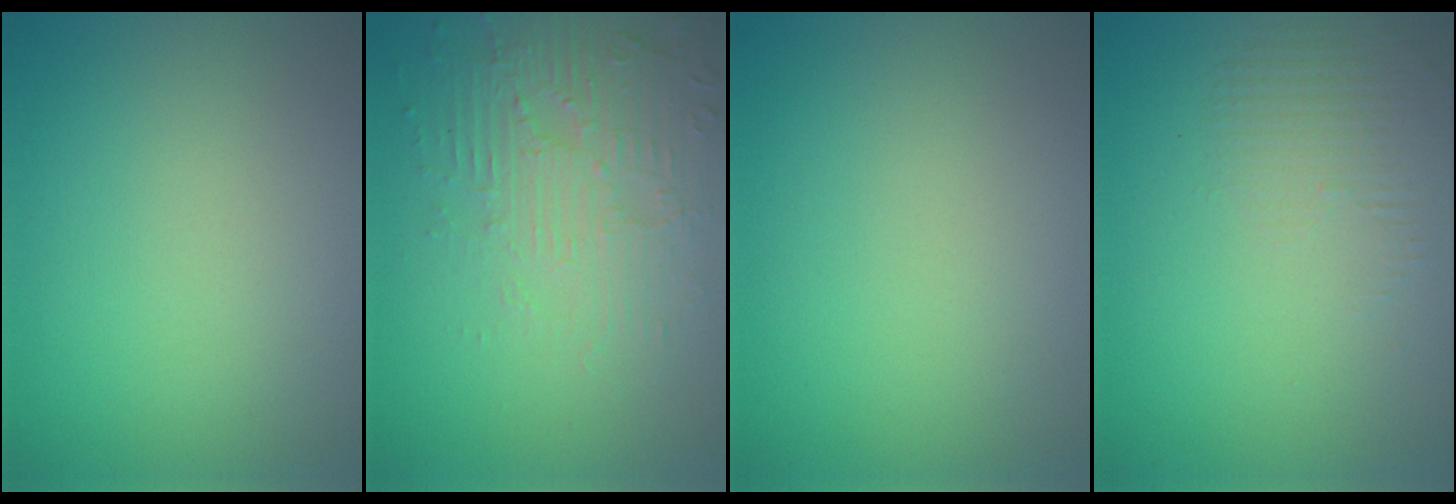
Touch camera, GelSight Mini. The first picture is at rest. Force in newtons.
{"total": 4.3, "press": 3.8, "slide": 2.0}
{"total": 0.0}
{"total": 1.4, "press": 0.3, "slide": 1.4}